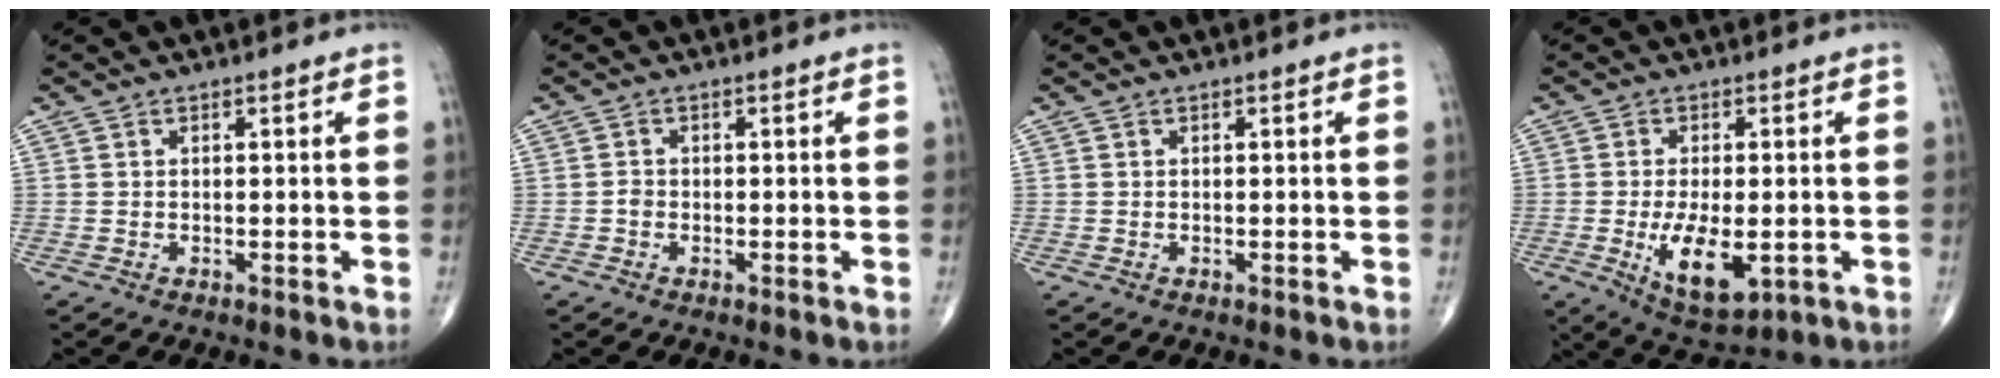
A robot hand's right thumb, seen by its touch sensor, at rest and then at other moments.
{"total": 0.6, "force": [-0.2, 0.5, 0.3], "torque": [-0.005, 0.001, -0.007]}
{"total": 0.0}
{"total": 10.6, "force": [-2.4, 4.9, 9.0], "torque": [-0.145, -0.016, -0.028]}